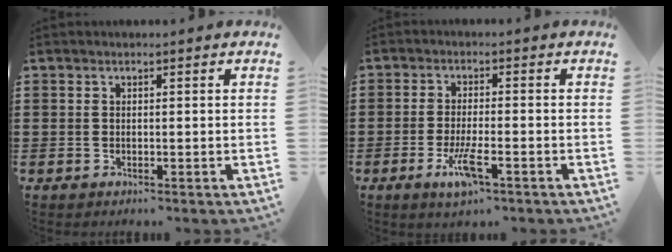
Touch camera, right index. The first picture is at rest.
{"total": 5.4, "force": [-2.5, 1.0, 4.7], "torque": [-0.094, -0.012, -0.044]}